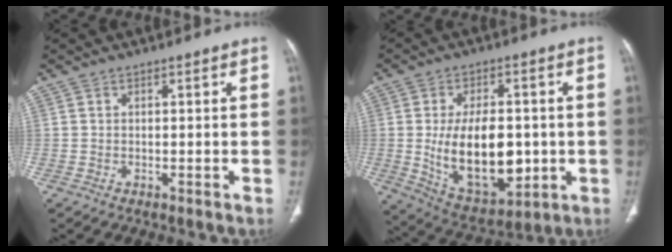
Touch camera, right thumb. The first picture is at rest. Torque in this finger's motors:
{"motor_torque": [1.38, 1.49, 0.99, -0.79, 0.15]}